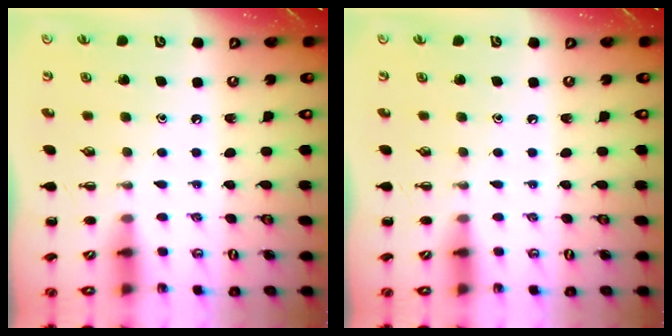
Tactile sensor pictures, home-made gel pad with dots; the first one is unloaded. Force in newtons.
{"total": 0.0}